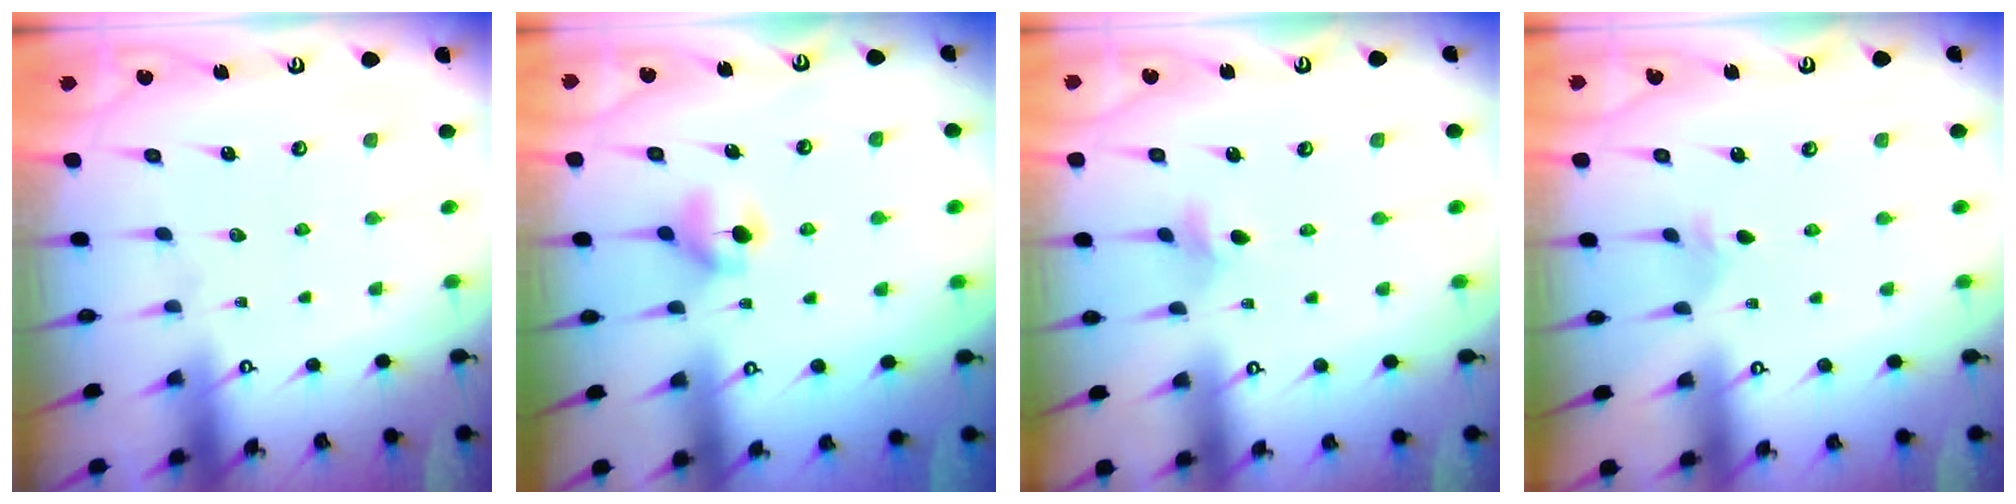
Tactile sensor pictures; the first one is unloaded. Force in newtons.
{"total": 5.9, "press": 5.9, "slide": 0.8}
{"total": 2.7, "press": 2.6, "slide": 0.5}
{"total": 1.5, "press": 1.5, "slide": 0.4}